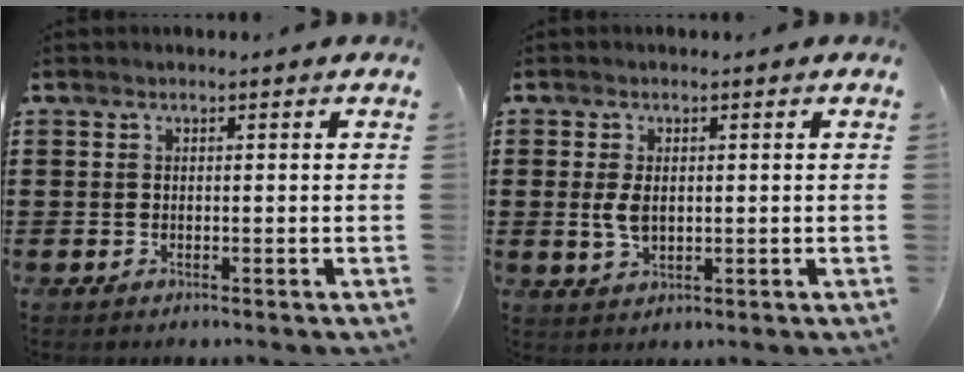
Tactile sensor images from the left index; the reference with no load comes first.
{"total": 3.7, "force": [0.3, 2.1, 3.0], "torque": [-0.076, 0.000, 0.001]}